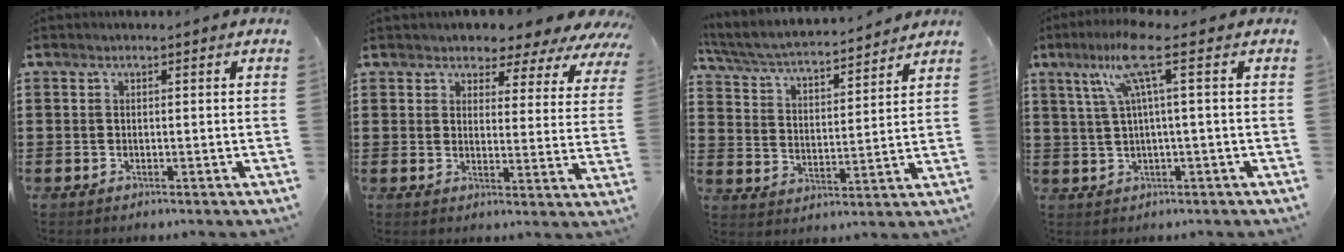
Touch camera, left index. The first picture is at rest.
{"total": 3.7, "force": [3.3, 1.5, 0.6], "torque": [-0.029, -0.020, 0.051]}
{"total": 4.4, "force": [4.1, 0.2, 1.5], "torque": [-0.050, -0.031, 0.064]}
{"total": 7.8, "force": [2.7, -0.1, 7.3], "torque": [-0.163, -0.003, 0.039]}